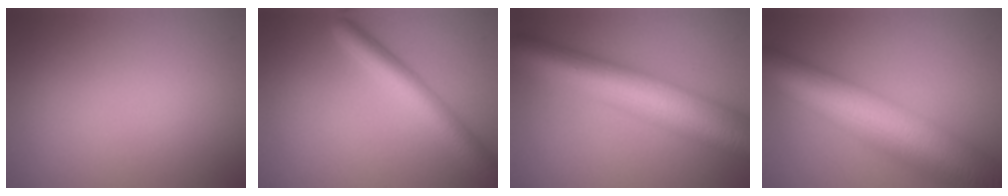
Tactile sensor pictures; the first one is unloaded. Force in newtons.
{"total": 4.3, "press": 4.3, "slide": 0.2}
{"total": 11.2, "press": 11.2, "slide": 0.2}
{"total": 13.8, "press": 13.8, "slide": 0.4}